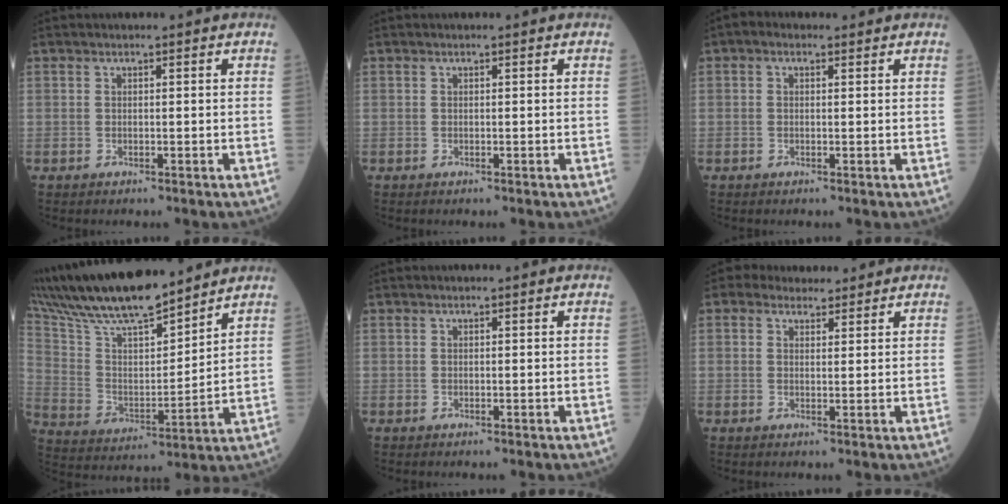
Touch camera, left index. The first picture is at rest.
{"total": 0.0}
{"total": 1.7, "force": [0.9, 1.1, 0.9], "torque": [-0.021, 0.016, 0.012]}
{"total": 20.1, "force": [17.3, 3.1, 9.7], "torque": [-0.191, 0.020, 0.314]}
{"total": 0.0}
{"total": 4.7, "force": [4.0, 2.3, 0.9], "torque": [-0.008, 0.016, 0.056]}